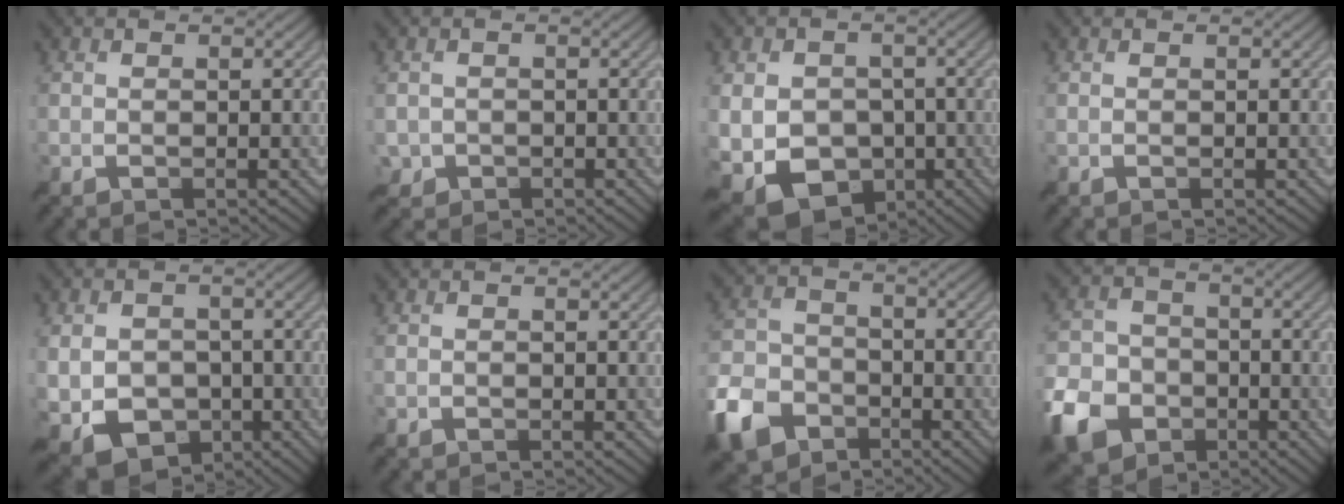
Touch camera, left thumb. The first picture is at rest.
{"total": 2.1, "force": [-0.7, 1.9, 0.0], "torque": [0.003, -0.009, -0.018]}
{"total": 9.8, "force": [-2.4, 7.7, 5.6], "torque": [-0.129, -0.034, -0.035]}
{"total": 0.0}
{"total": 7.2, "force": [-1.9, 5.8, 4.0], "torque": [-0.097, -0.025, -0.029]}
{"total": 0.0}
{"total": 9.3, "force": [-5.7, 5.9, 4.3], "torque": [-0.114, -0.013, -0.132]}
{"total": 9.4, "force": [-5.0, 6.7, 4.3], "torque": [-0.114, -0.017, -0.113]}